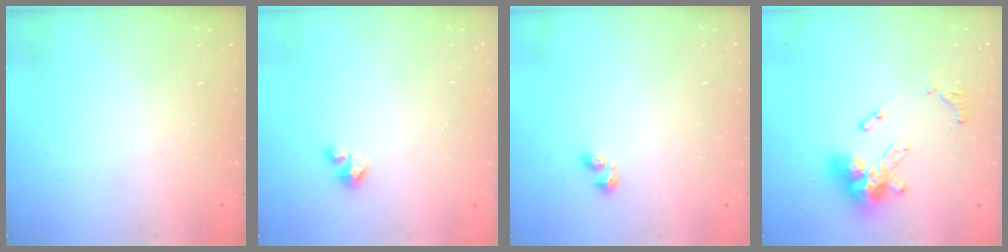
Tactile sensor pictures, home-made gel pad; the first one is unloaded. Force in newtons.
{"total": 1.5, "press": 1.5, "slide": 0.2}
{"total": 1.9, "press": 1.8, "slide": 0.5}
{"total": 15.2, "press": 15.1, "slide": 1.7}